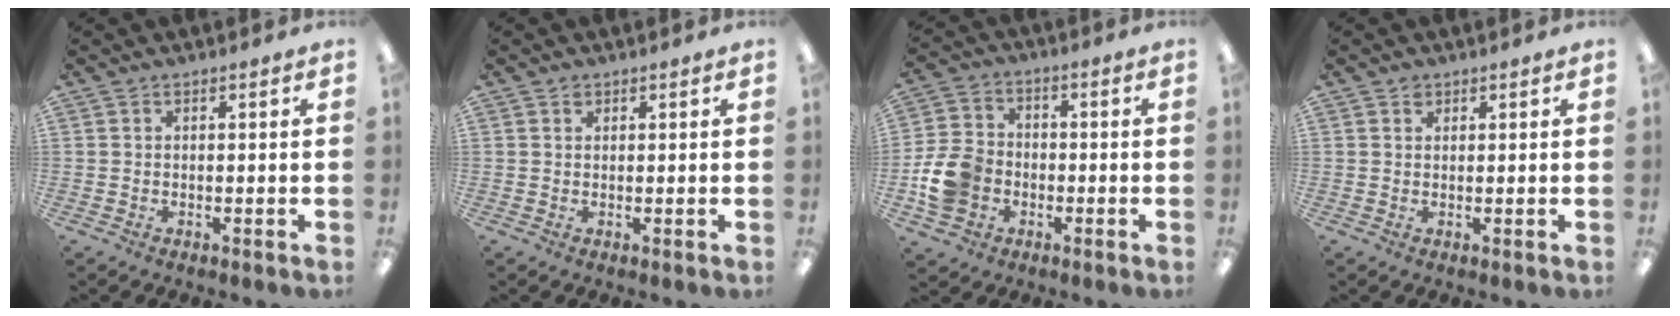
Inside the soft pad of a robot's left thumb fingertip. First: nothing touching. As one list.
[{"total": 0.8, "force": [0.6, 0.5, 0.3], "torque": [-0.007, 0.001, 0.011]}, {"total": 10.4, "force": [-2.5, 8.5, 5.4], "torque": [-0.123, 0.024, -0.045]}, {"total": 1.2, "force": [0.8, 0.9, 0.3], "torque": [-0.007, 0.002, 0.015]}]